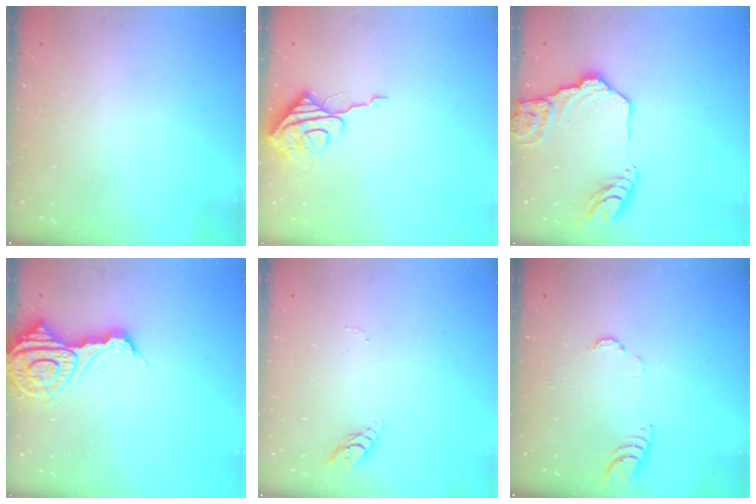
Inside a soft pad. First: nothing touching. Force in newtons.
{"total": 8.3, "press": 8.3, "slide": 0.3}
{"total": 15.4, "press": 15.3, "slide": 1.8}
{"total": 15.0, "press": 14.9, "slide": 1.5}
{"total": 4.6, "press": 4.6, "slide": 0.4}
{"total": 3.6, "press": 3.6, "slide": 0.5}